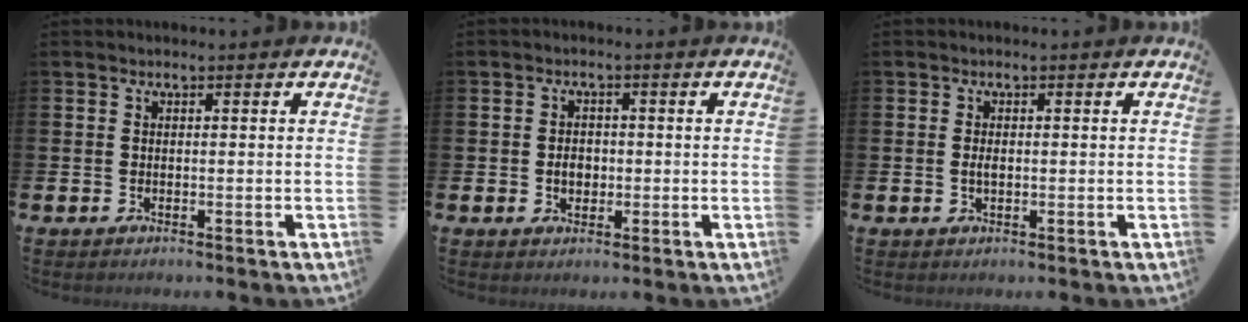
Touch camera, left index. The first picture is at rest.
{"total": 2.4, "force": [-0.3, 1.9, 1.5], "torque": [-0.010, -0.001, -0.012]}
{"total": 1.2, "force": [0.0, 0.6, 1.0], "torque": [-0.016, 0.002, -0.003]}